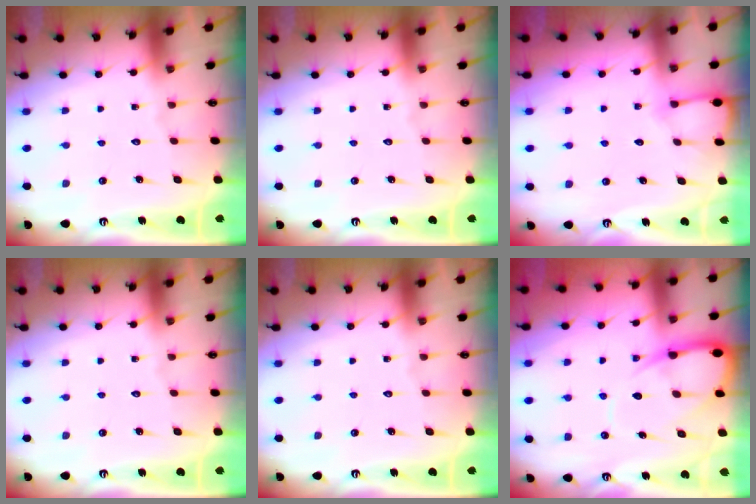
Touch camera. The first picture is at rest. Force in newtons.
{"total": 0.0}
{"total": 4.5, "press": 4.5, "slide": 0.5}
{"total": 0.0}
{"total": 0.0}
{"total": 10.3, "press": 10.2, "slide": 1.2}